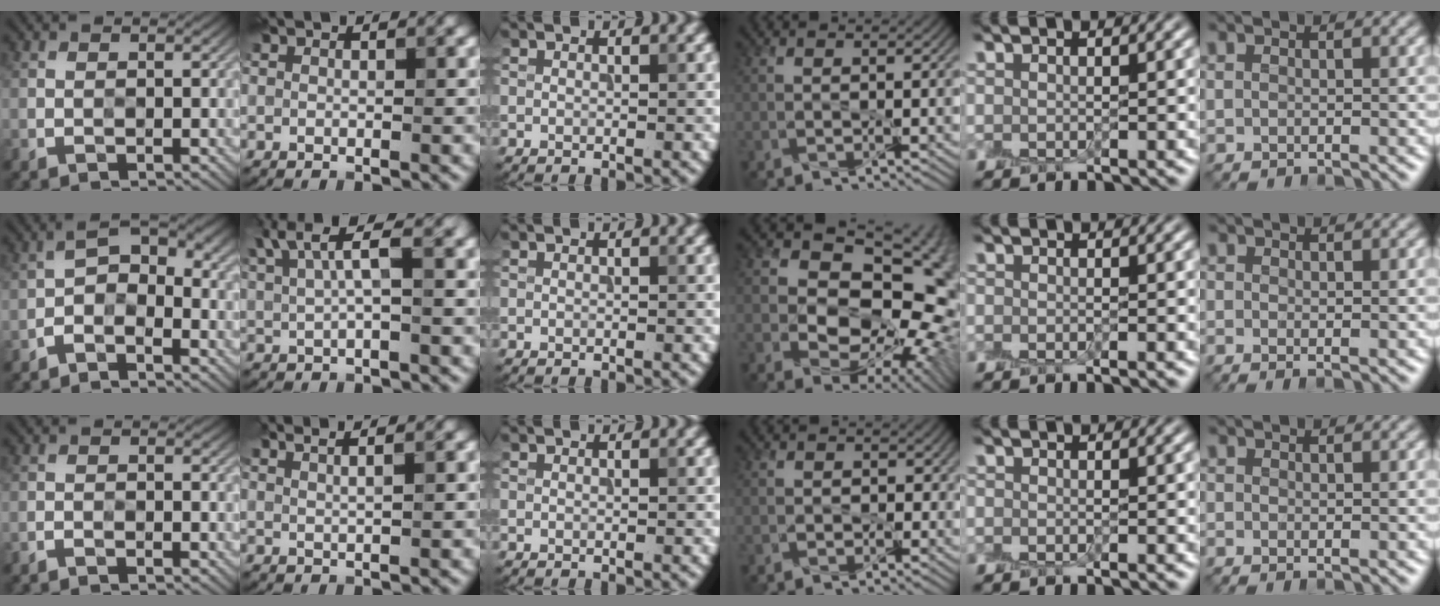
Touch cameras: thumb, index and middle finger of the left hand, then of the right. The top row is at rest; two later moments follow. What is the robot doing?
{"motion": "peel", "object": "aluminum foil"}